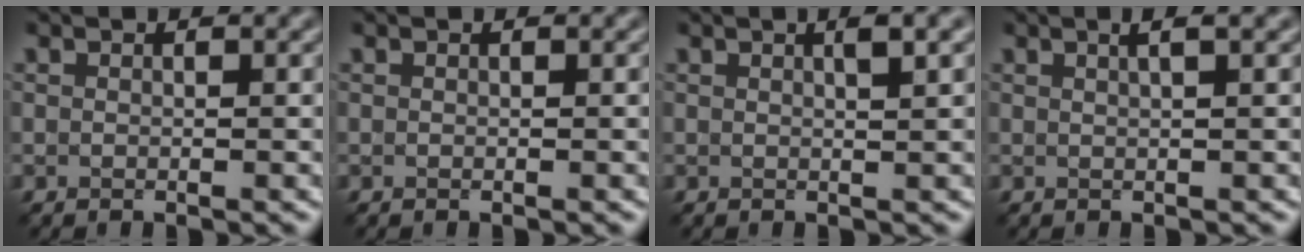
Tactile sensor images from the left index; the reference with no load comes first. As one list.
[{"total": 0.0}, {"total": 2.2, "force": [0.9, 0.5, 2.0], "torque": [-0.020, 0.007, 0.011]}, {"total": 2.2, "force": [1.2, 0.7, 1.7], "torque": [-0.013, 0.003, 0.004]}]